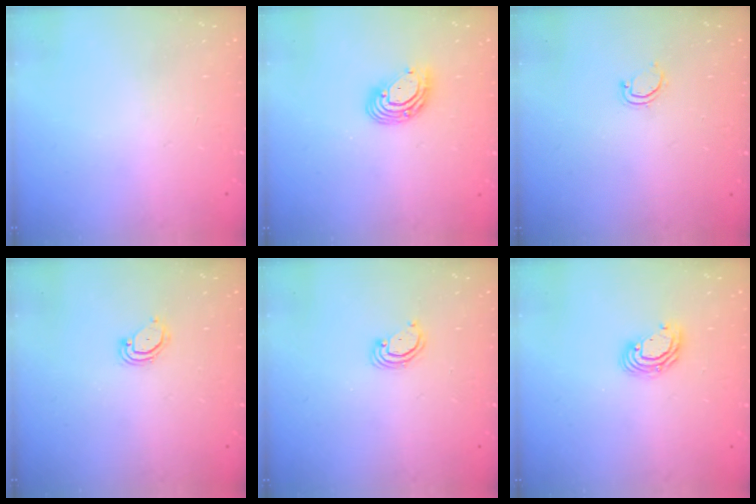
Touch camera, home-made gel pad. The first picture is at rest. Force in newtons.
{"total": 9.6, "press": 9.4, "slide": 1.9}
{"total": 3.1, "press": 3.1, "slide": 0.2}
{"total": 3.4, "press": 3.4, "slide": 0.2}
{"total": 2.8, "press": 2.8, "slide": 0.3}
{"total": 7.0, "press": 7.0, "slide": 0.8}